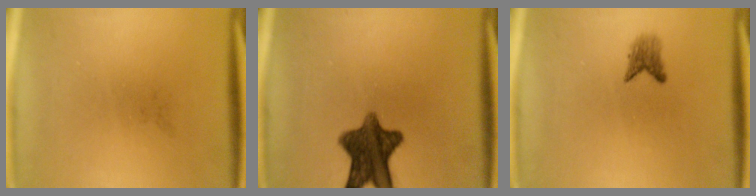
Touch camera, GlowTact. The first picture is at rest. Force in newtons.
{"total": 10.4}
{"total": 1.8}